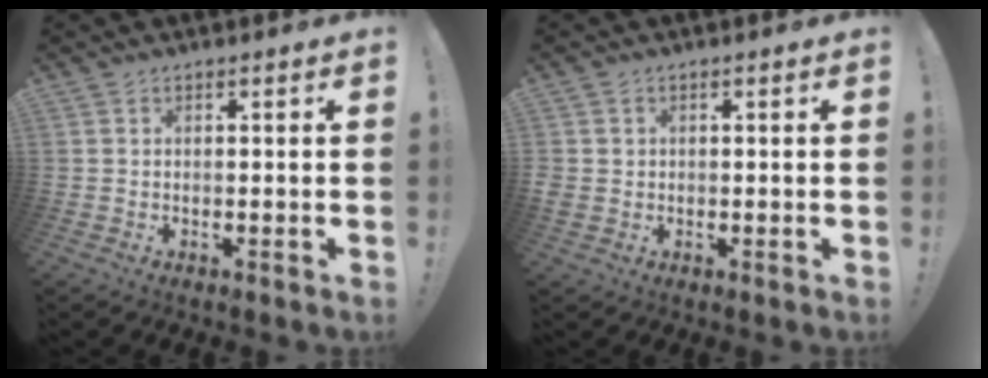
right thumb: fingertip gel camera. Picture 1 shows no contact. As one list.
[{"total": 2.2, "force": [0.4, 2.0, 0.6], "torque": [-0.003, -0.002, 0.009]}]